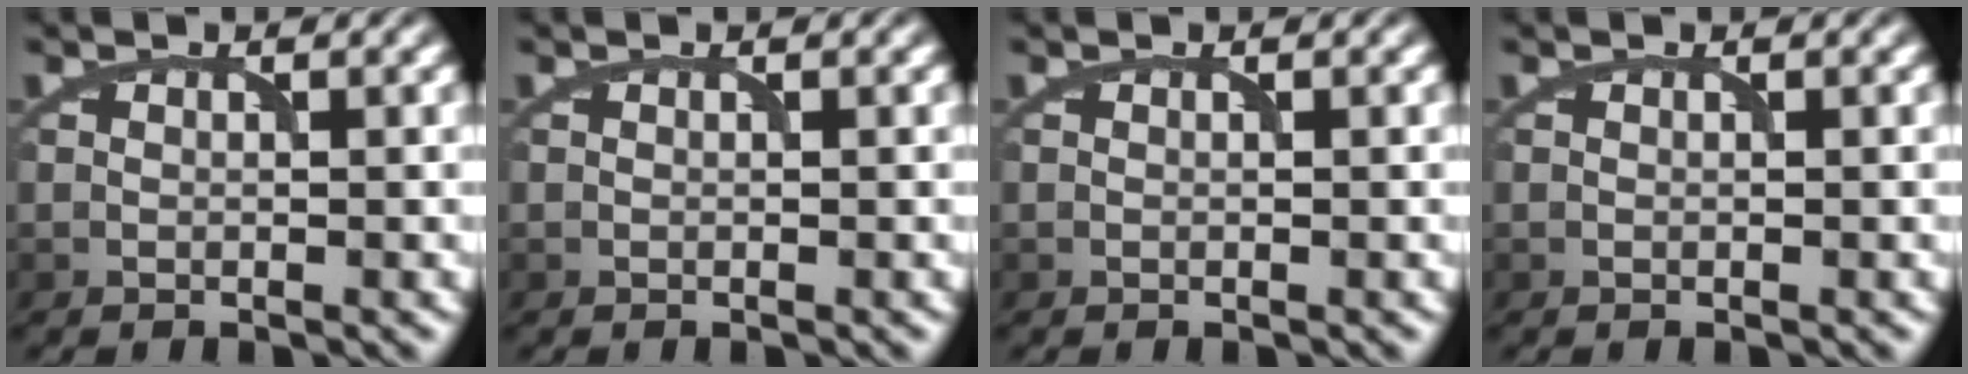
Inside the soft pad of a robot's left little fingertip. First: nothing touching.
{"total": 0.0}
{"total": 0.0}
{"total": 0.0}